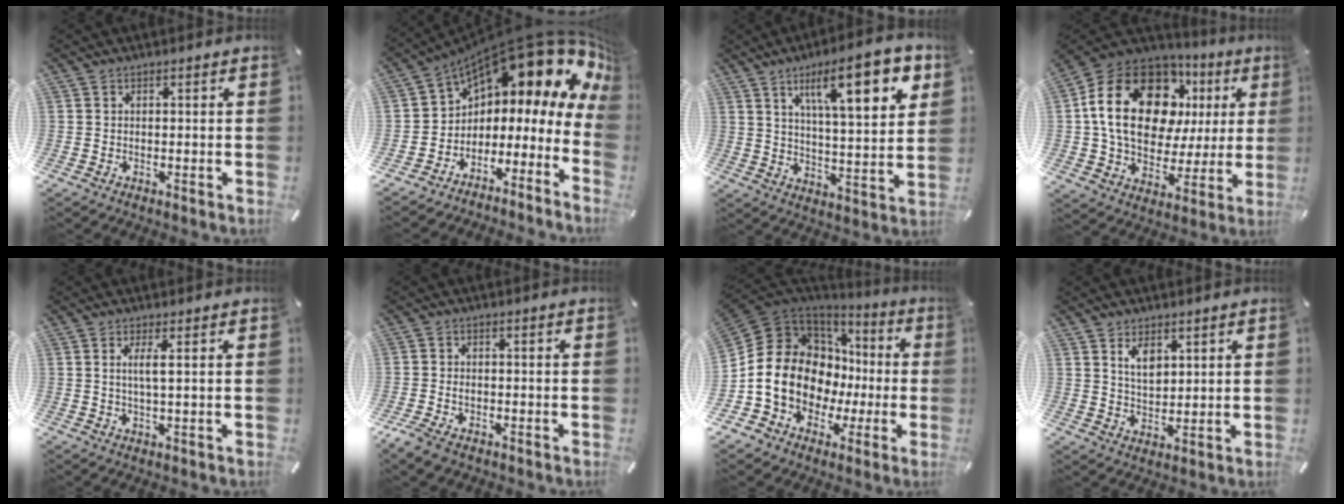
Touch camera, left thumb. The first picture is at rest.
{"total": 16.3, "force": [12.2, 6.3, 8.8], "torque": [-0.125, -0.107, 0.201]}
{"total": 14.9, "force": [6.9, 5.0, 12.3], "torque": [-0.179, -0.017, 0.105]}
{"total": 24.1, "force": [7.1, 16.5, 16.1], "torque": [-0.298, -0.017, 0.122]}
{"total": 3.9, "force": [0.8, 0.4, 3.8], "torque": [-0.076, -0.001, 0.011]}
{"total": 3.3, "force": [-1.5, 2.2, 1.9], "torque": [-0.047, 0.003, -0.030]}
{"total": 16.9, "force": [-0.8, 14.2, 9.1], "torque": [-0.203, -0.020, -0.006]}
{"total": 5.3, "force": [3.2, 3.0, 3.0], "torque": [-0.052, -0.013, 0.055]}